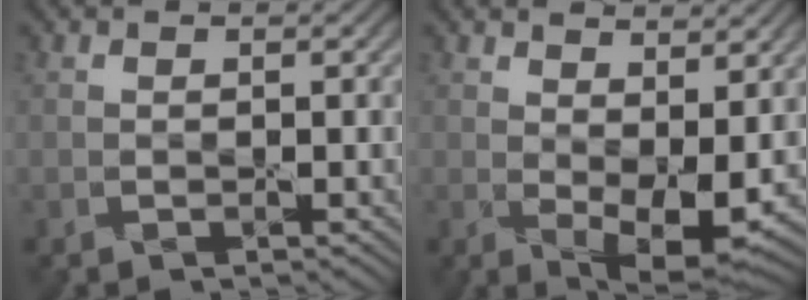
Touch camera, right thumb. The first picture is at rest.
{"total": 6.8, "force": [1.5, 3.3, 5.8], "torque": [-0.103, -0.014, 0.034]}